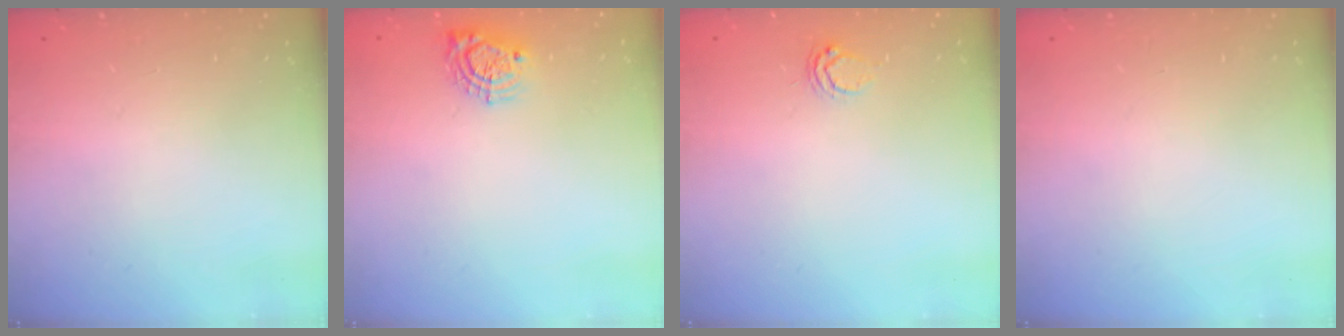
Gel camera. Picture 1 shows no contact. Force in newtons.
{"total": 7.9, "press": 7.9, "slide": 0.4}
{"total": 4.2, "press": 4.2, "slide": 0.5}
{"total": 0.0}